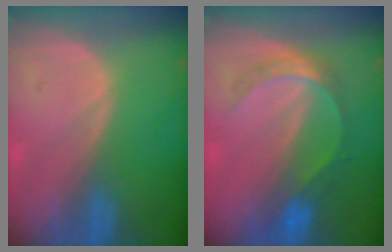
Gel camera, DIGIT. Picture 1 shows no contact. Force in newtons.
{"total": 6.1, "press": 5.3, "slide": 3.1}